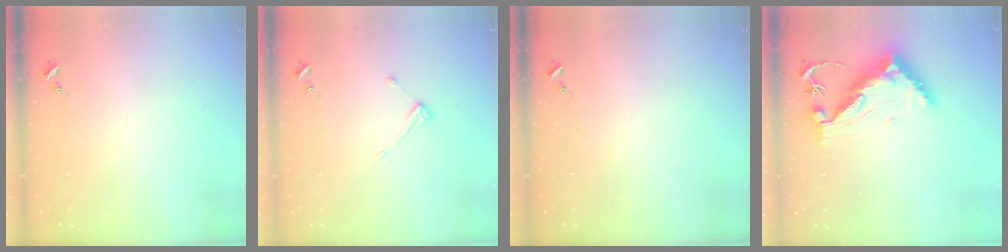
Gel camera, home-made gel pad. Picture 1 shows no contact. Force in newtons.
{"total": 3.8, "press": 3.8, "slide": 0.3}
{"total": 0.0}
{"total": 13.0, "press": 12.9, "slide": 0.7}